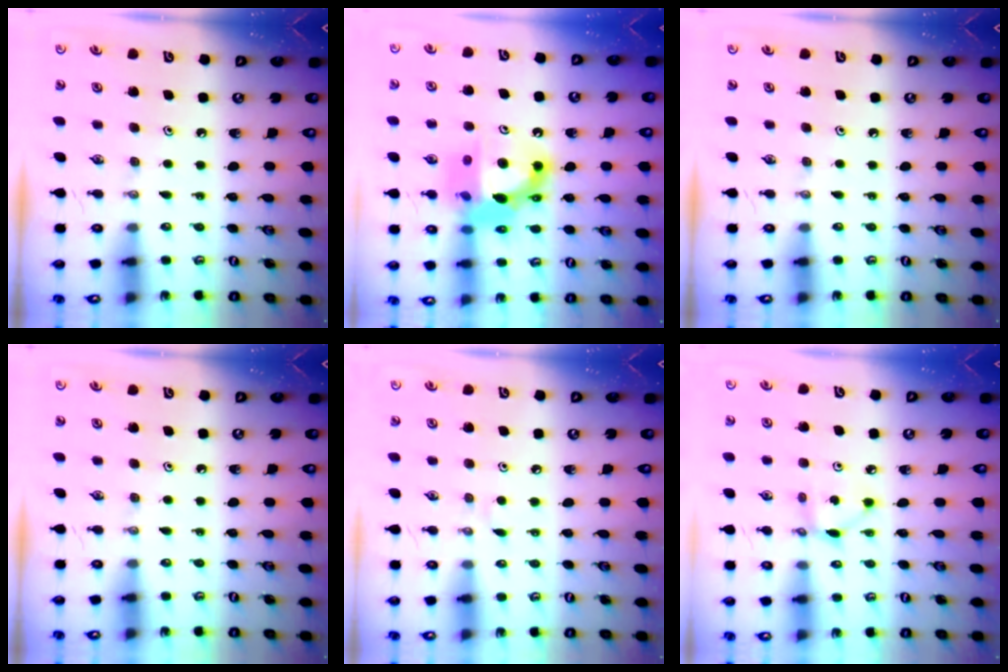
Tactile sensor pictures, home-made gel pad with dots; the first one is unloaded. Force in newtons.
{"total": 14.3, "press": 14.3, "slide": 1.1}
{"total": 0.0}
{"total": 0.0}
{"total": 2.1, "press": 2.1, "slide": 0.3}
{"total": 3.5, "press": 3.5, "slide": 0.1}